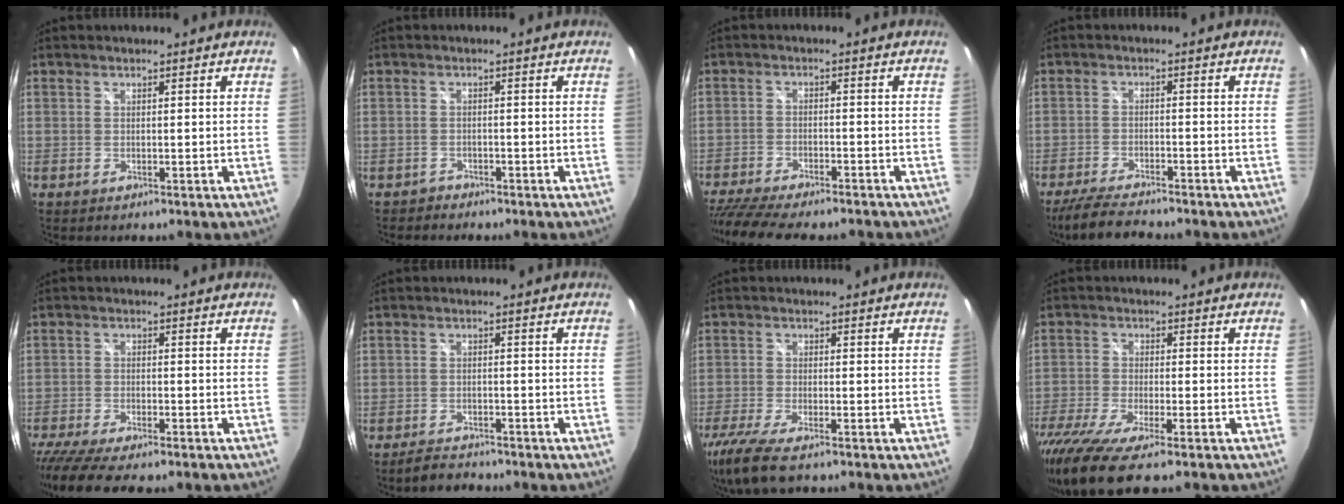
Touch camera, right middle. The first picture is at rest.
{"total": 1.7, "force": [-1.4, 0.9, -0.2], "torque": [-0.002, 0.004, -0.026]}
{"total": 15.8, "force": [-13.5, 3.2, 7.5], "torque": [-0.162, -0.037, -0.215]}
{"total": 8.9, "force": [-7.8, 1.4, 4.1], "torque": [-0.106, -0.022, -0.134]}
{"total": 10.7, "force": [-8.9, 1.9, 5.5], "torque": [-0.133, -0.042, -0.153]}
{"total": 4.2, "force": [-3.8, 1.4, 1.0], "torque": [-0.037, 0.000, -0.063]}
{"total": 10.3, "force": [-7.7, 2.3, 6.5], "torque": [-0.157, -0.045, -0.144]}
{"total": 14.3, "force": [-10.5, 2.3, 9.3], "torque": [-0.206, -0.059, -0.189]}